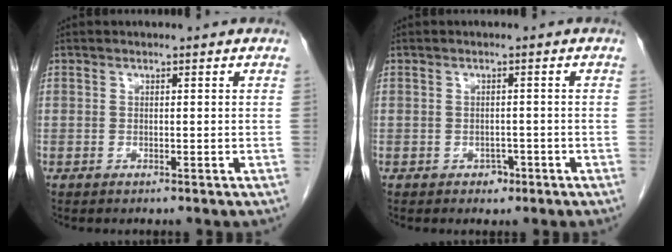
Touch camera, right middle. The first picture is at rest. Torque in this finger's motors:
{"motor_torque": [-0.13, -0.04, -0.01, 0.00]}